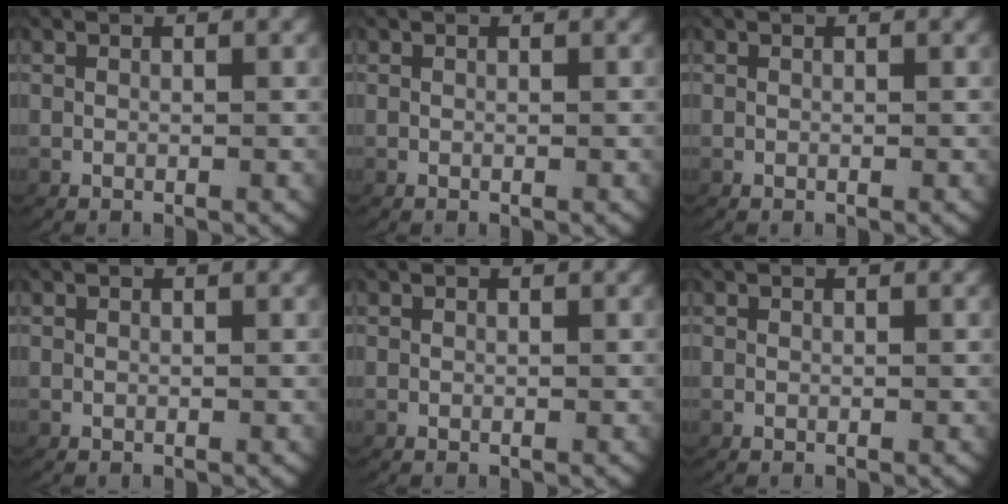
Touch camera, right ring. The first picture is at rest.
{"total": 0.0}
{"total": 0.0}
{"total": 0.0}
{"total": 0.0}
{"total": 0.0}